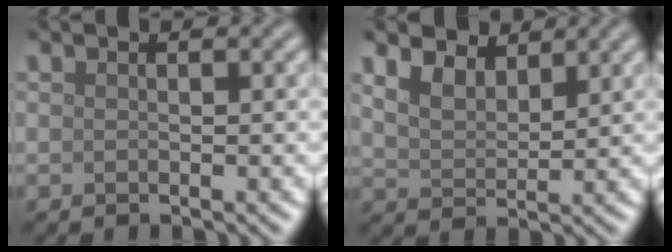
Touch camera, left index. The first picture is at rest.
{"total": 3.4, "force": [2.6, 1.5, 1.7], "torque": [-0.043, 0.003, 0.042]}